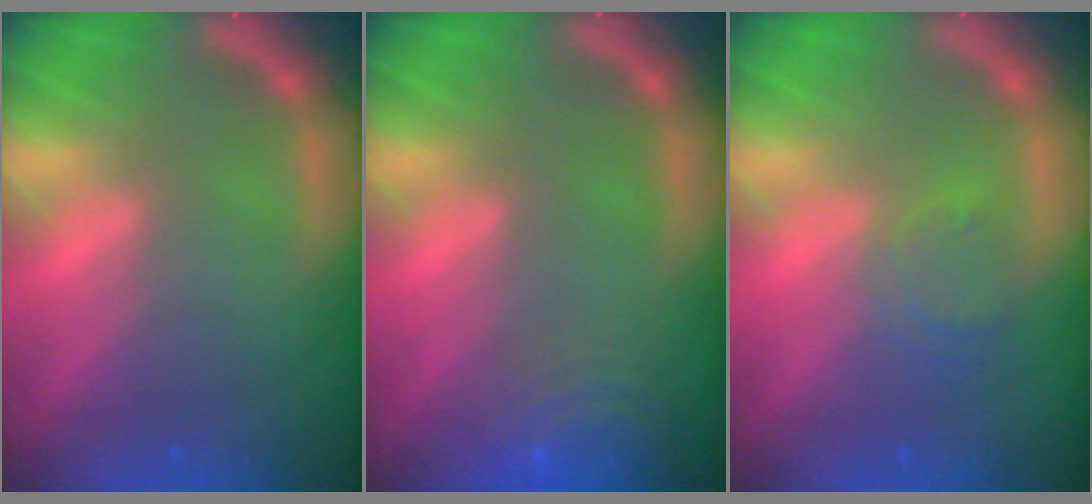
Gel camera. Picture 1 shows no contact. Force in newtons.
{"total": 7.0}
{"total": 2.4}